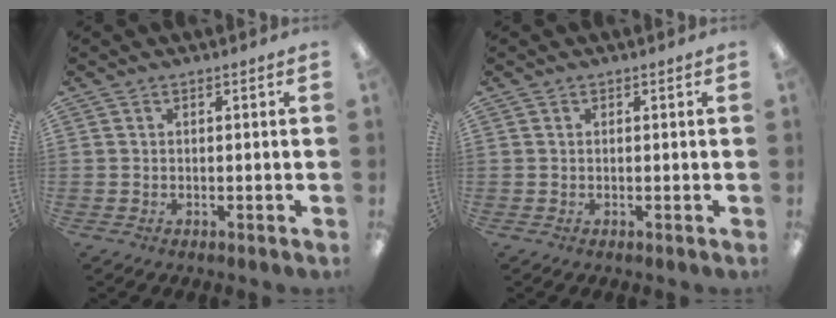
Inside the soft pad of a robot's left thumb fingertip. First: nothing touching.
{"total": 0.0}